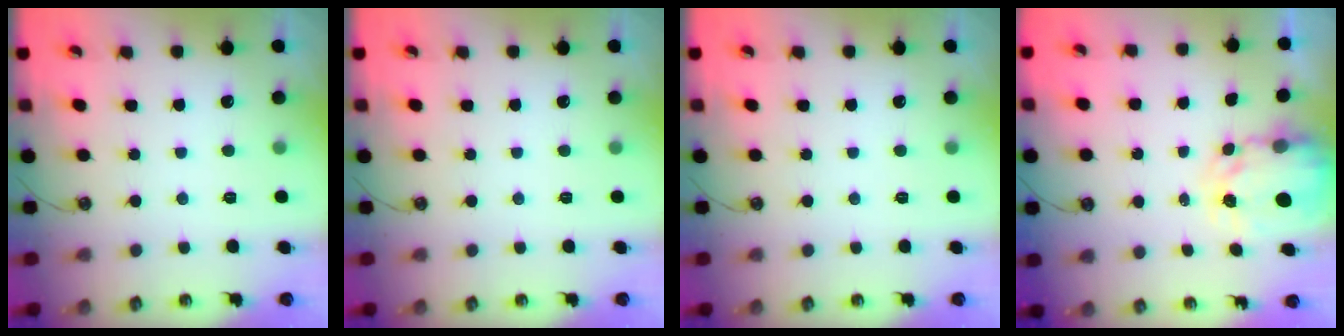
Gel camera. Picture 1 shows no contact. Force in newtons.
{"total": 0.0}
{"total": 0.0}
{"total": 4.1, "press": 4.1, "slide": 0.4}